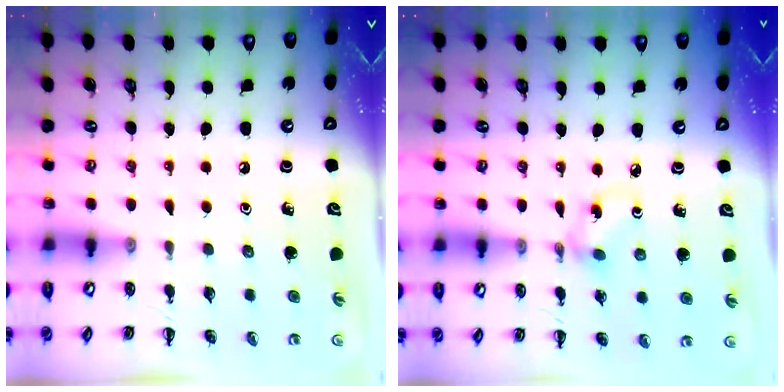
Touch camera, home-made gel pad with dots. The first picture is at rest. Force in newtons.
{"total": 2.9, "press": 2.8, "slide": 0.9}